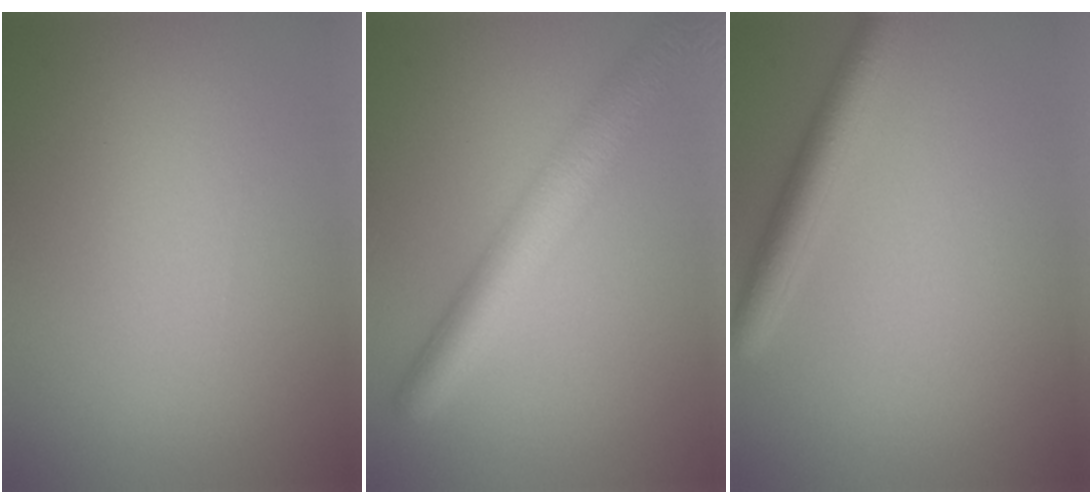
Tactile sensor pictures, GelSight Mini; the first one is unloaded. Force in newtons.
{"total": 5.6, "press": 5.6, "slide": 0.1}
{"total": 3.5, "press": 3.5, "slide": 0.3}